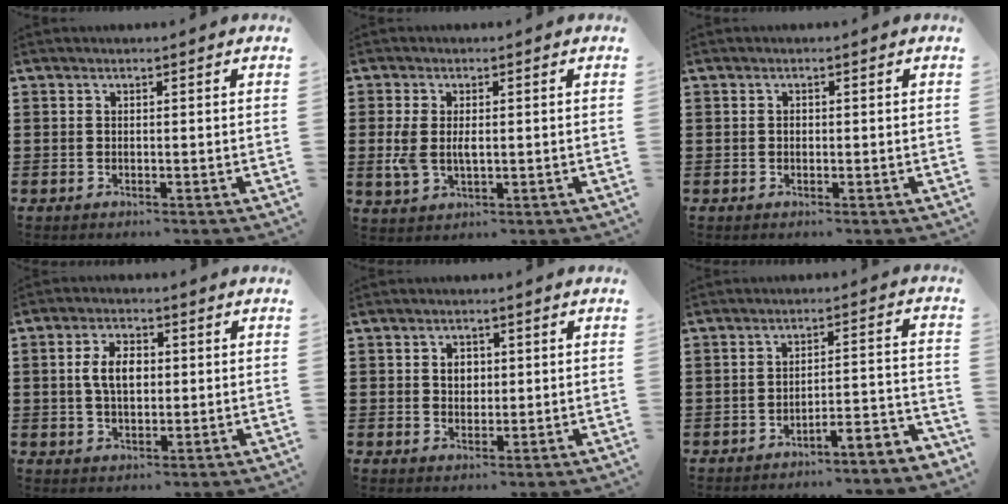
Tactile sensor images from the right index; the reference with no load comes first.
{"total": 4.1, "force": [0.1, 2.3, 3.5], "torque": [-0.090, -0.001, -0.005]}
{"total": 0.6, "force": [-0.1, 0.4, 0.4], "torque": [-0.010, 0.000, -0.001]}
{"total": 5.5, "force": [0.5, 3.0, 4.5], "torque": [-0.093, 0.006, 0.002]}
{"total": 2.5, "force": [0.4, 2.0, 1.5], "torque": [-0.035, 0.010, 0.006]}
{"total": 4.1, "force": [-4.0, -0.3, 1.1], "torque": [-0.023, -0.006, -0.085]}